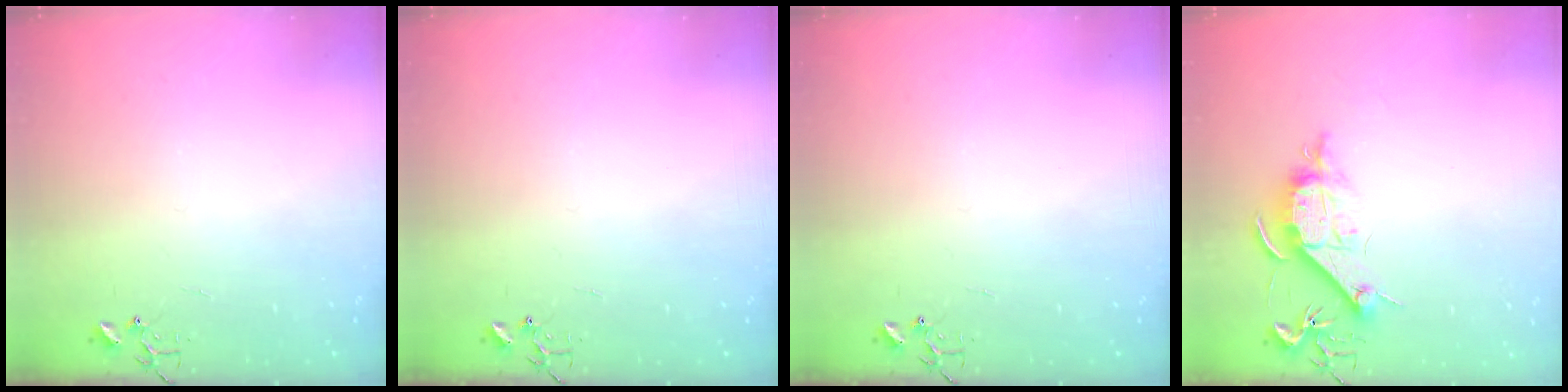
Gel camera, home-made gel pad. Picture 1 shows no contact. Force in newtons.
{"total": 0.0}
{"total": 0.0}
{"total": 10.6, "press": 10.6, "slide": 0.8}